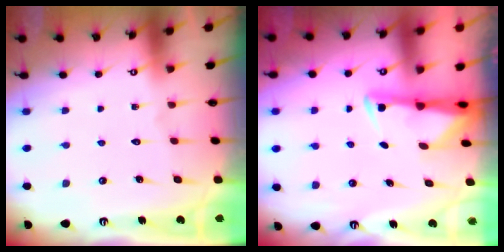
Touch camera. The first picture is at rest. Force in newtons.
{"total": 2.9, "press": 2.9, "slide": 0.6}